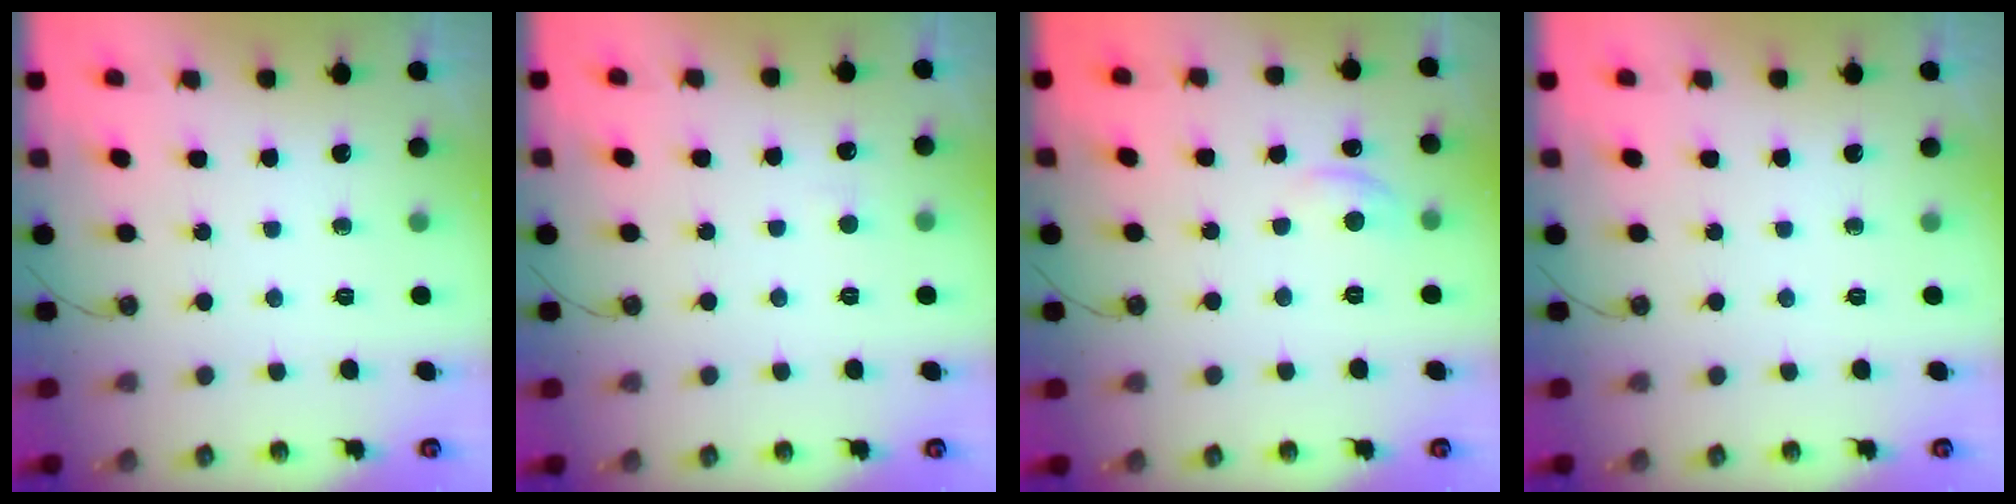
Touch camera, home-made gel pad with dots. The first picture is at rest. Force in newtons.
{"total": 2.6, "press": 2.5, "slide": 0.4}
{"total": 1.8, "press": 1.7, "slide": 0.7}
{"total": 0.0}